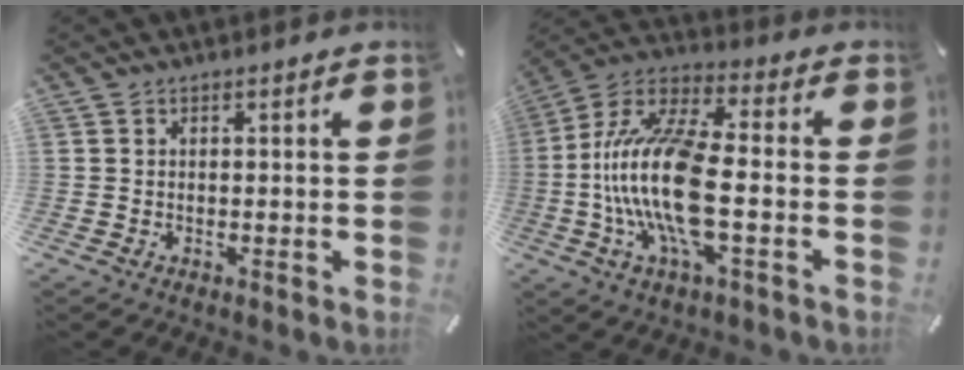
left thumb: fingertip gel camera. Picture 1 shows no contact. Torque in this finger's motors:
{"motor_torque": [0.83, 1.26, 2.76, -0.01, 0.41]}